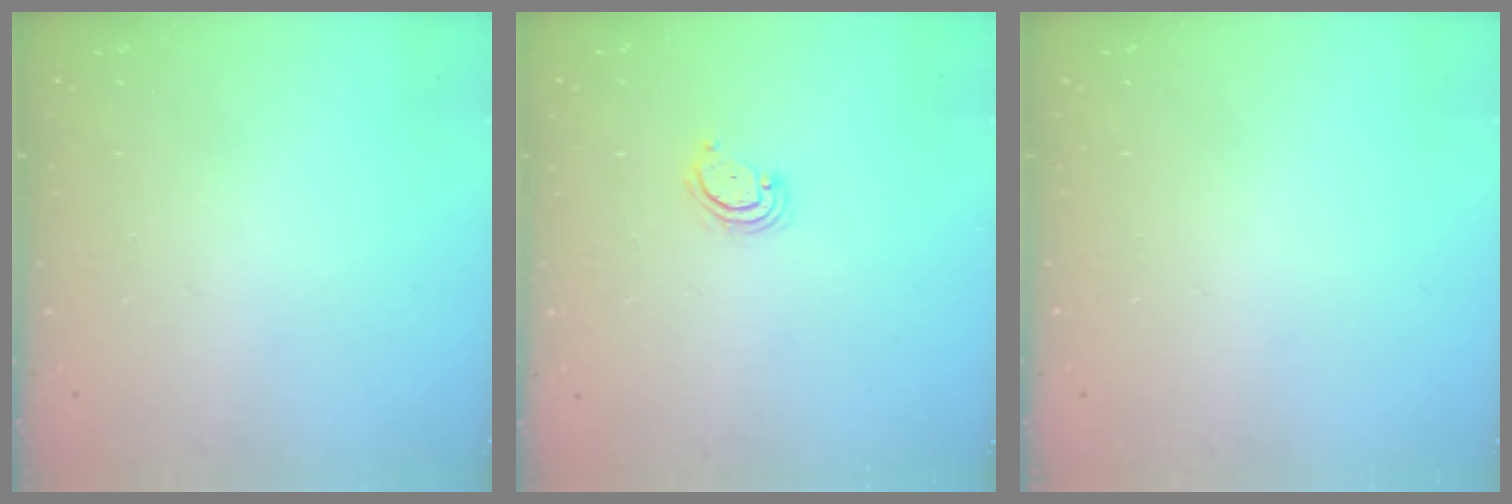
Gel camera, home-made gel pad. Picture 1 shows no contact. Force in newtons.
{"total": 2.9, "press": 2.8, "slide": 0.4}
{"total": 0.0}